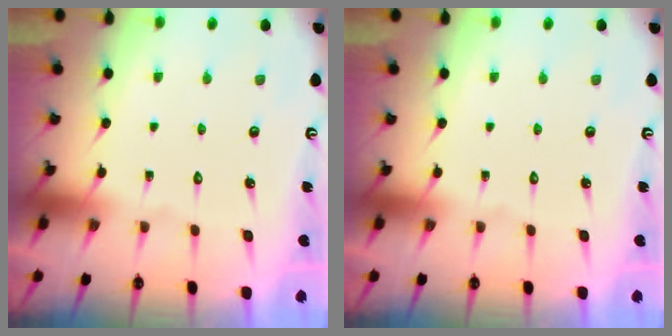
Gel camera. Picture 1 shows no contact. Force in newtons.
{"total": 0.0}